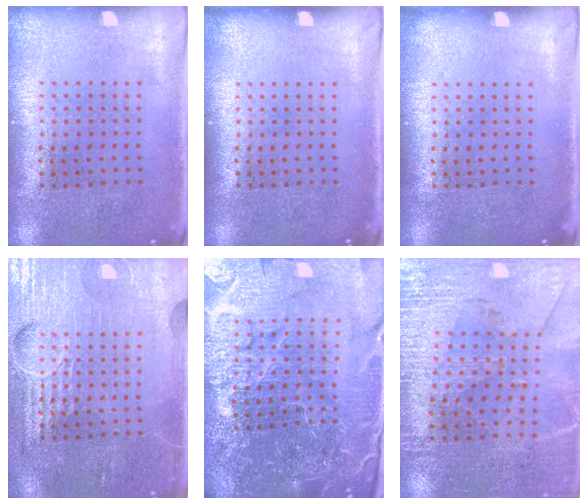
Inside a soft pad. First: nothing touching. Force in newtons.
{"total": 0.0}
{"total": 0.0}
{"total": 4.1, "press": 4.0, "slide": 0.5}
{"total": 6.5, "press": 5.7, "slide": 3.1}
{"total": 2.9, "press": 2.8, "slide": 0.8}